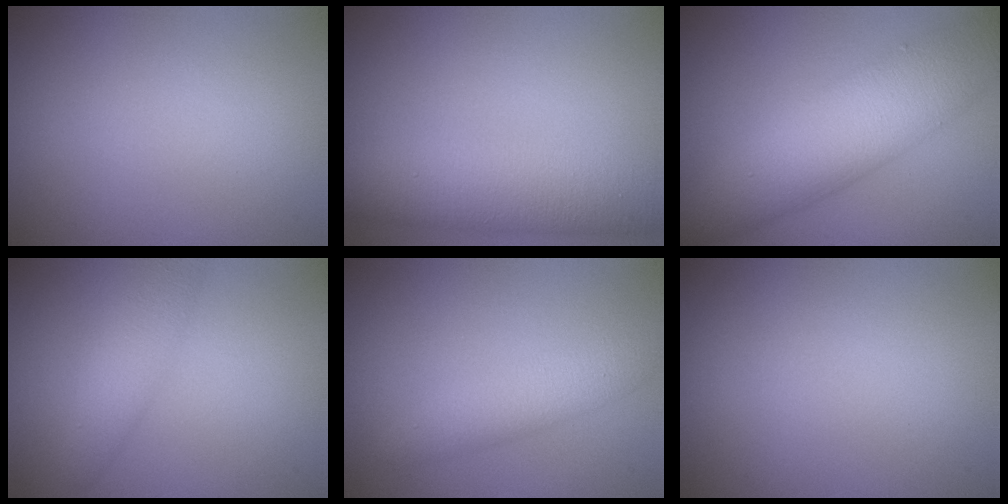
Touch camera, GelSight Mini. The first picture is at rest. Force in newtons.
{"total": 6.6, "press": 6.6, "slide": 0.1}
{"total": 7.6, "press": 7.6, "slide": 0.1}
{"total": 2.9, "press": 2.9, "slide": 0.0}
{"total": 2.9, "press": 2.9, "slide": 0.0}
{"total": 0.0}